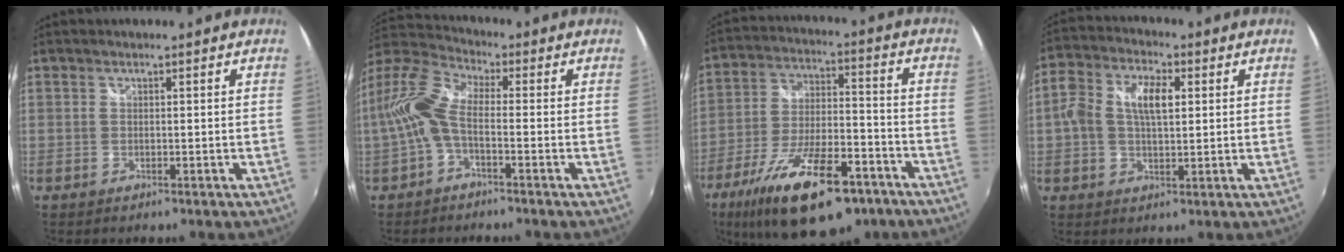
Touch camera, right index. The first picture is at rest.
{"total": 9.3, "force": [-1.5, 3.7, 8.4], "torque": [-0.188, 0.017, -0.035]}
{"total": 22.4, "force": [-14.1, 8.5, 15.2], "torque": [-0.279, -0.026, -0.221]}
{"total": 8.8, "force": [1.4, 4.7, 7.3], "torque": [-0.144, 0.025, 0.022]}